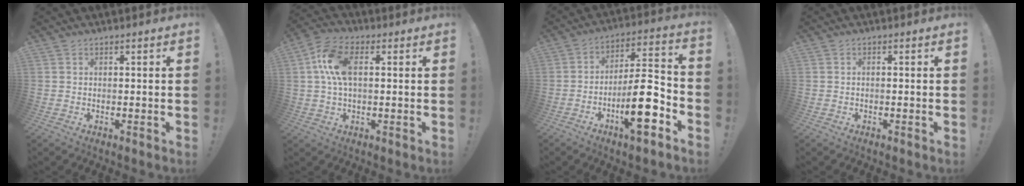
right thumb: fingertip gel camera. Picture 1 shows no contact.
{"total": 10.8, "force": [2.0, 6.0, 8.8], "torque": [-0.172, 0.006, 0.037]}
{"total": 16.4, "force": [-6.4, 4.7, 14.4], "torque": [-0.220, 0.037, -0.102]}
{"total": 0.7, "force": [-0.6, 0.0, 0.5], "torque": [-0.012, 0.001, -0.010]}